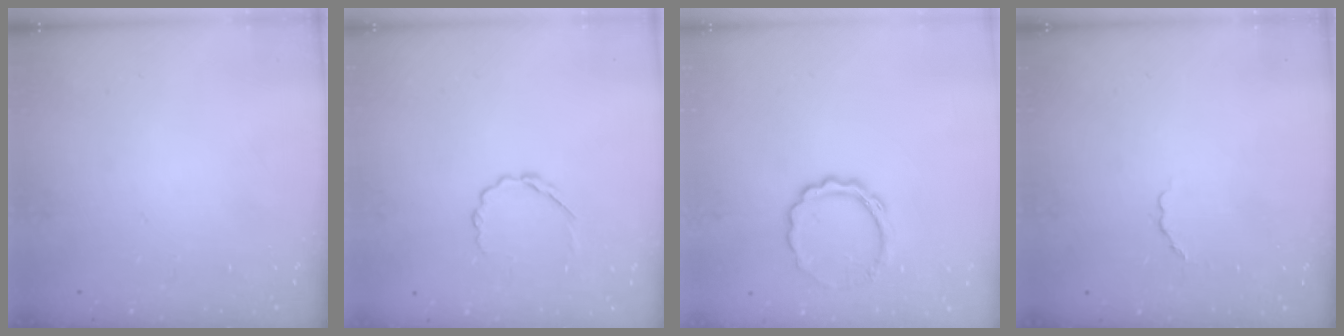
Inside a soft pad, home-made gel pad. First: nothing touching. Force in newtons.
{"total": 3.5, "press": 3.3, "slide": 1.2}
{"total": 7.6, "press": 7.6, "slide": 0.7}
{"total": 2.4, "press": 2.2, "slide": 1.0}